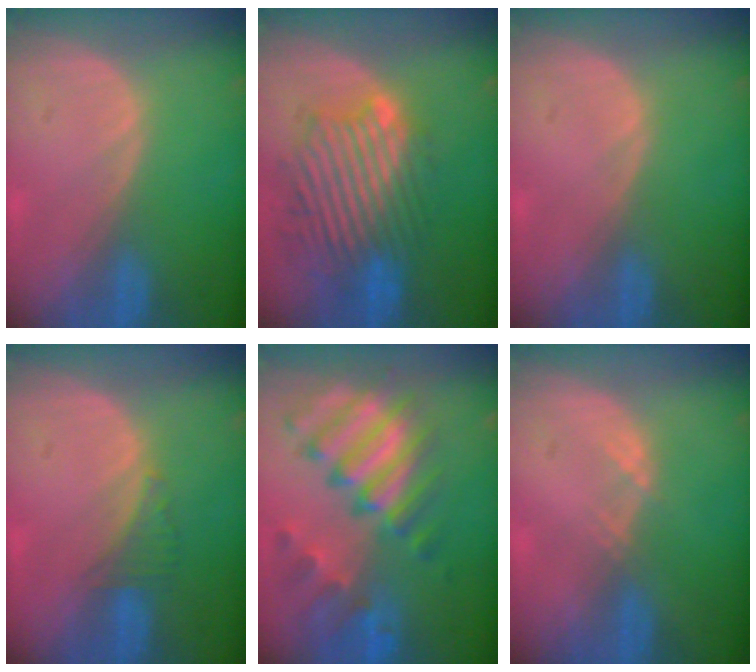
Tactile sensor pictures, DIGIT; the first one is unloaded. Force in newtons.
{"total": 10.9, "press": 10.2, "slide": 3.9}
{"total": 0.0}
{"total": 2.3, "press": 2.2, "slide": 0.7}
{"total": 11.5, "press": 9.8, "slide": 6.0}
{"total": 1.3, "press": 1.1, "slide": 0.7}